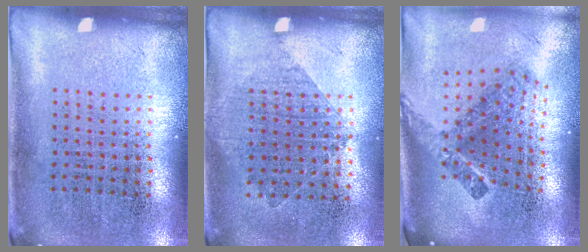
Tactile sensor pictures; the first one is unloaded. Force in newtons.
{"total": 1.0, "press": 1.0, "slide": 0.4}
{"total": 2.5, "press": 1.6, "slide": 2.0}